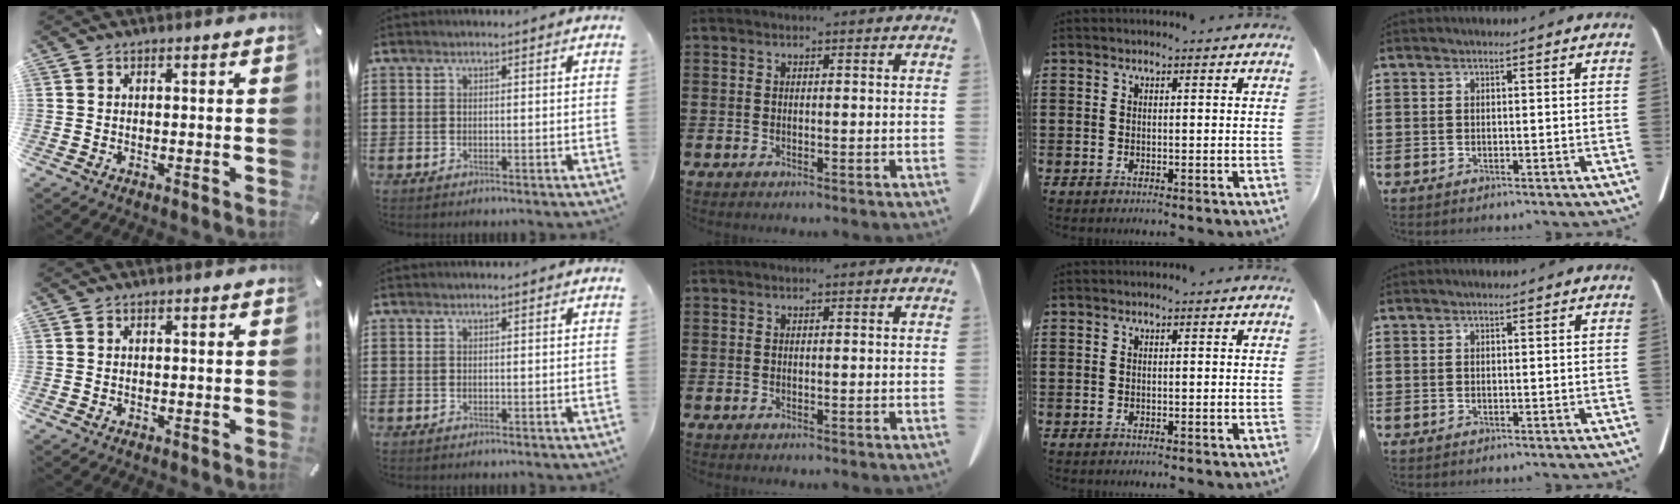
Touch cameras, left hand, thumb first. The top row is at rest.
{}